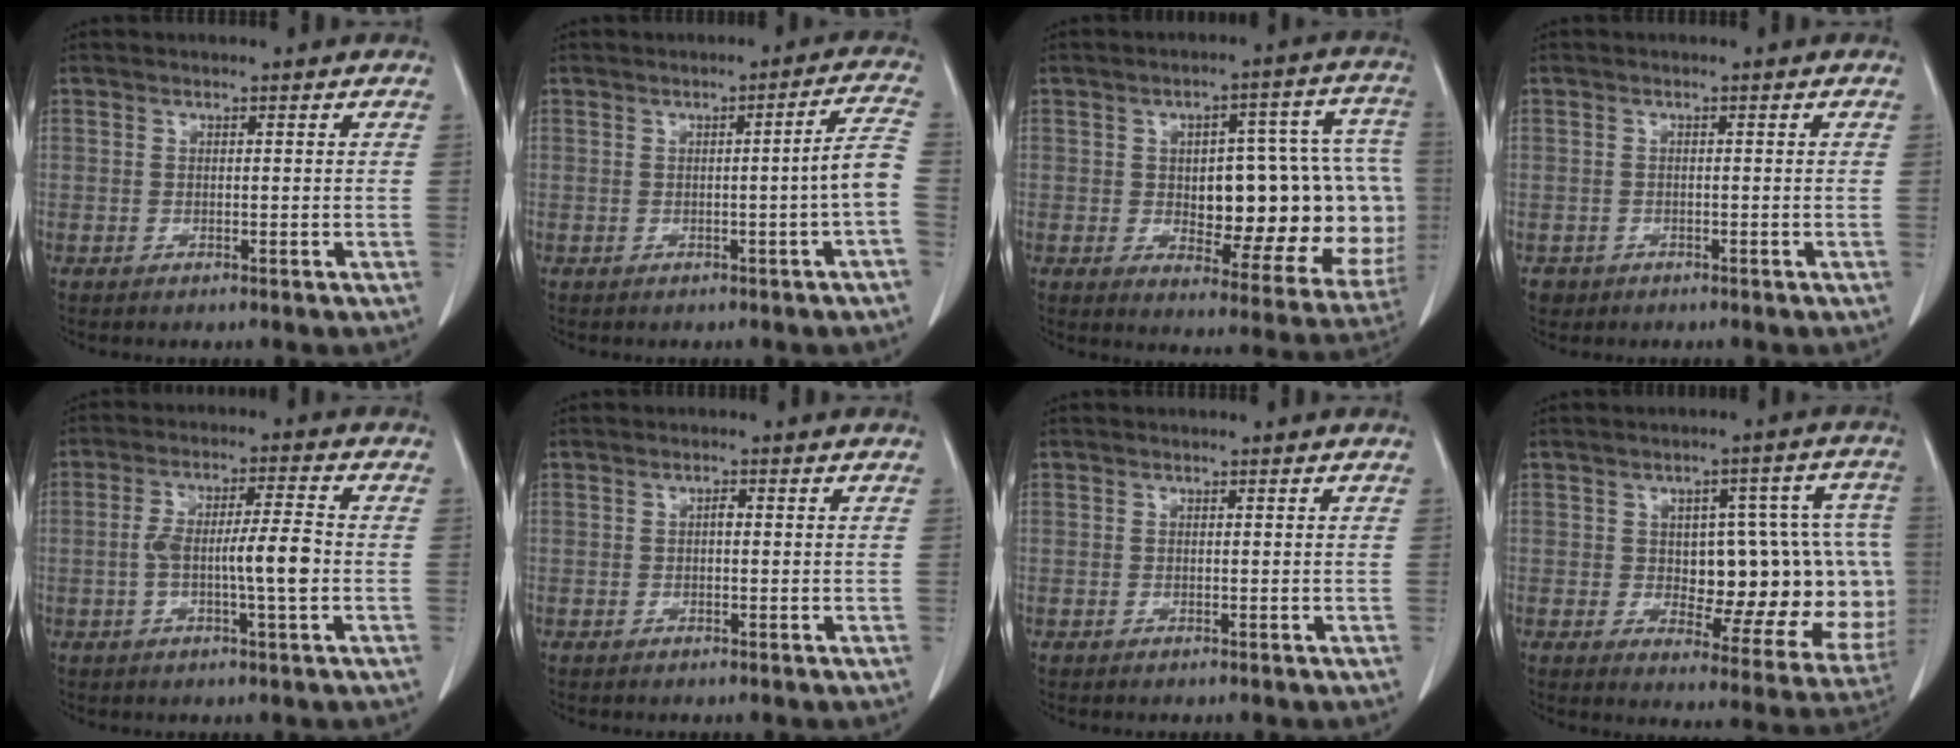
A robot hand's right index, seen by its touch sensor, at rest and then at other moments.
{"total": 5.1, "force": [-1.2, -1.0, 4.8], "torque": [-0.057, 0.008, -0.019]}
{"total": 22.5, "force": [-0.9, 8.7, 20.7], "torque": [-0.193, 0.037, 0.016]}
{"total": 1.6, "force": [-0.8, 1.4, -0.1], "torque": [-0.007, 0.005, -0.012]}
{"total": 8.2, "force": [-1.4, 0.7, 8.0], "torque": [-0.148, 0.011, -0.025]}
{"total": 0.8, "force": [0.0, 0.3, 0.7], "torque": [-0.013, 0.003, -0.002]}
{"total": 0.0}
{"total": 18.8, "force": [-0.4, 7.9, 17.1], "torque": [-0.168, 0.030, 0.016]}